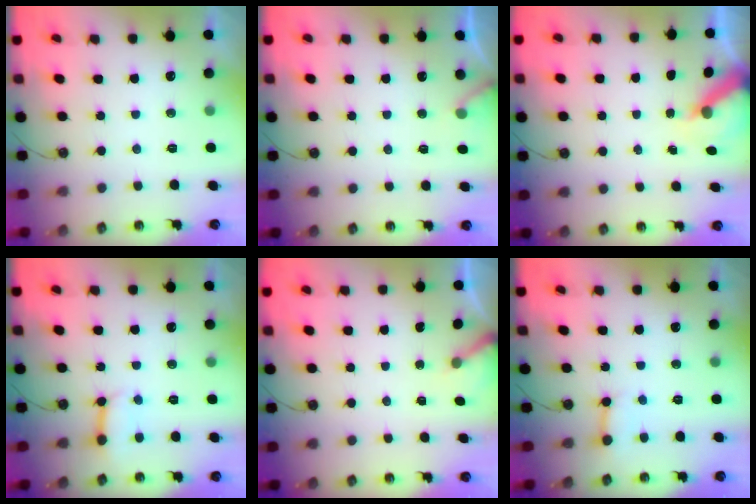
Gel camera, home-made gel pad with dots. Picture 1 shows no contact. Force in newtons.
{"total": 4.2, "press": 4.1, "slide": 0.2}
{"total": 5.4, "press": 5.4, "slide": 0.4}
{"total": 5.7, "press": 5.7, "slide": 0.7}
{"total": 2.3, "press": 2.3, "slide": 0.2}
{"total": 2.8, "press": 2.8, "slide": 0.2}